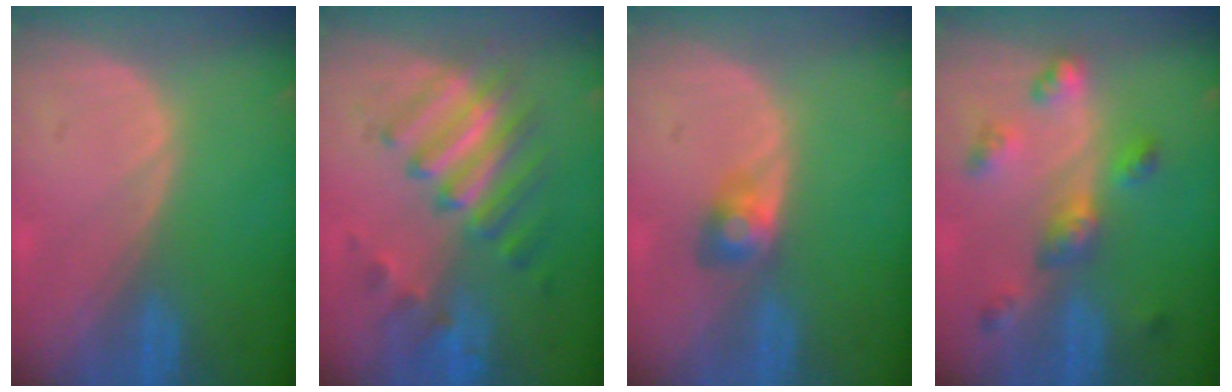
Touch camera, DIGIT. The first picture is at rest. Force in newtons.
{"total": 8.2, "press": 8.1, "slide": 1.5}
{"total": 2.7, "press": 2.7, "slide": 0.0}
{"total": 6.5, "press": 5.8, "slide": 2.8}